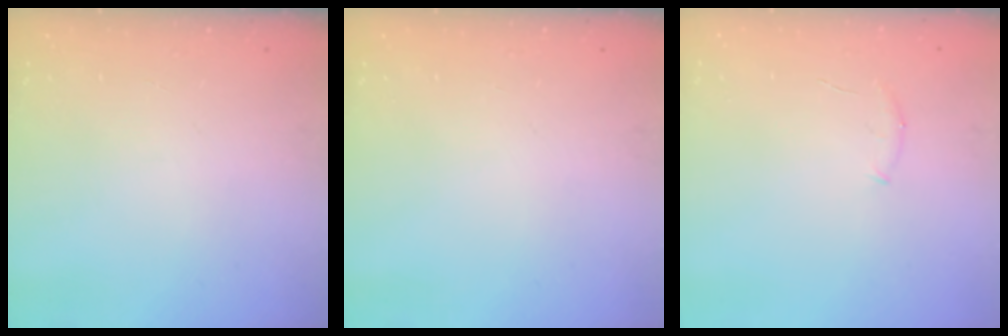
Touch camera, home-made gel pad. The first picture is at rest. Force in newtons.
{"total": 0.0}
{"total": 5.5, "press": 5.4, "slide": 1.3}